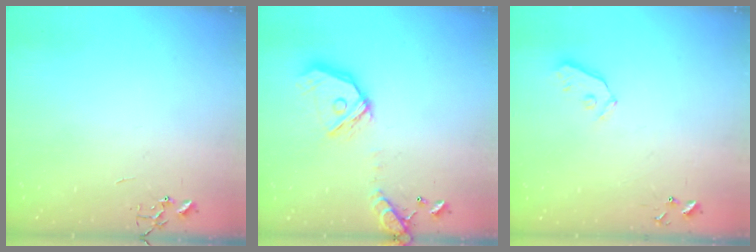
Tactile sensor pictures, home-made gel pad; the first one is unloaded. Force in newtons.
{"total": 17.0, "press": 16.8, "slide": 2.7}
{"total": 3.7, "press": 3.6, "slide": 0.8}